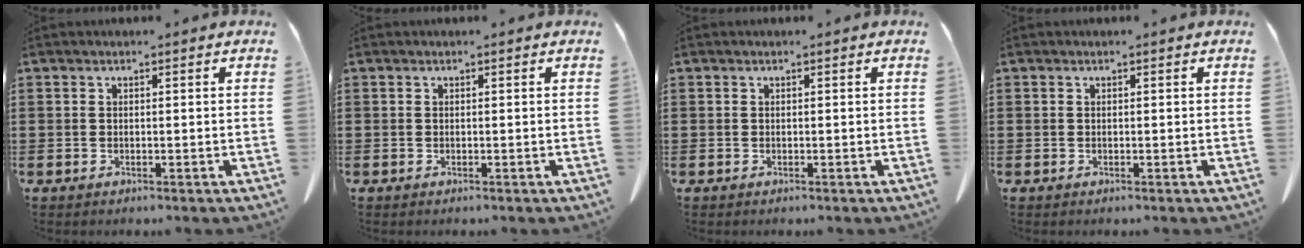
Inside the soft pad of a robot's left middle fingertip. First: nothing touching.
{"total": 0.0}
{"total": 0.0}
{"total": 0.0}